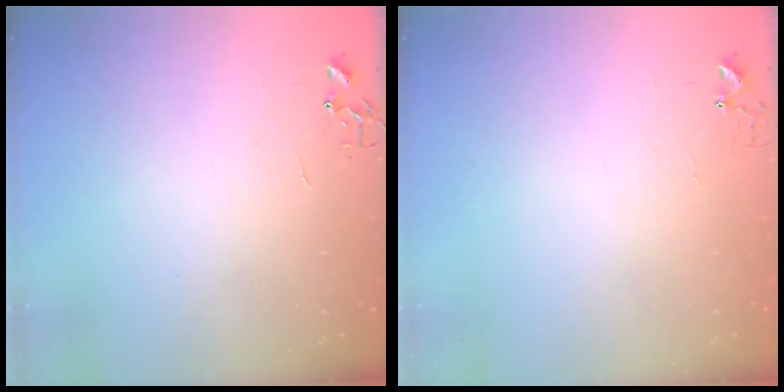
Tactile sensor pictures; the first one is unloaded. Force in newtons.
{"total": 2.7, "press": 2.7, "slide": 0.3}